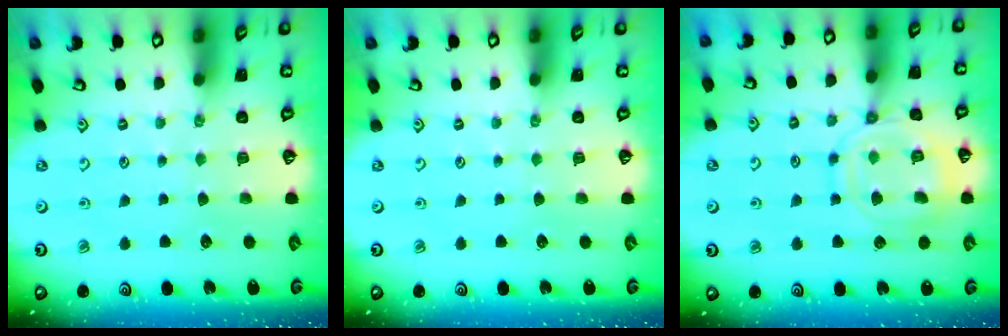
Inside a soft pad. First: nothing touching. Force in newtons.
{"total": 0.0}
{"total": 14.4, "press": 14.3, "slide": 1.2}